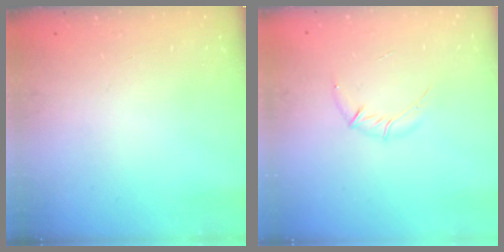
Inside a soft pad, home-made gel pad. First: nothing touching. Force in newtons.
{"total": 5.8, "press": 5.7, "slide": 1.3}